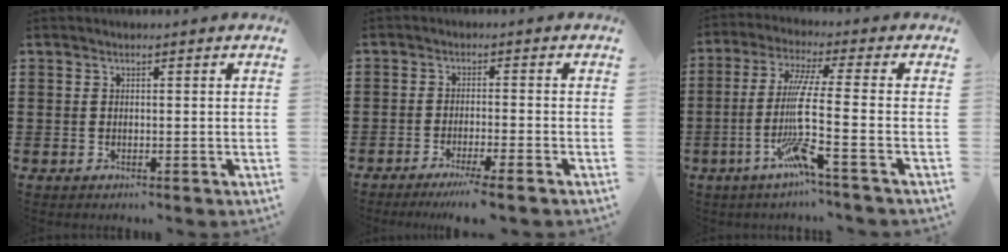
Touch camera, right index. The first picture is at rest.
{"total": 3.5, "force": [-2.7, -0.6, 2.1], "torque": [-0.041, -0.012, -0.050]}
{"total": 9.6, "force": [-2.8, -0.5, 9.1], "torque": [-0.196, -0.016, -0.063]}